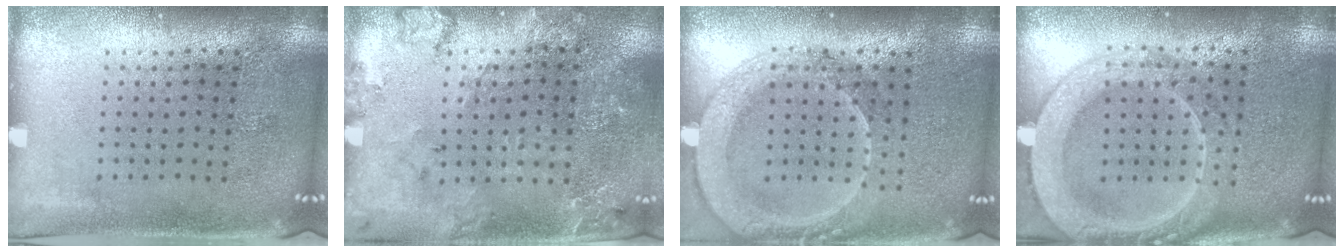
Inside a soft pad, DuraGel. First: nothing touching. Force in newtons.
{"total": 1.8, "press": 1.8, "slide": 0.3}
{"total": 2.0, "press": 1.8, "slide": 0.7}
{"total": 2.7, "press": 2.7, "slide": 0.3}